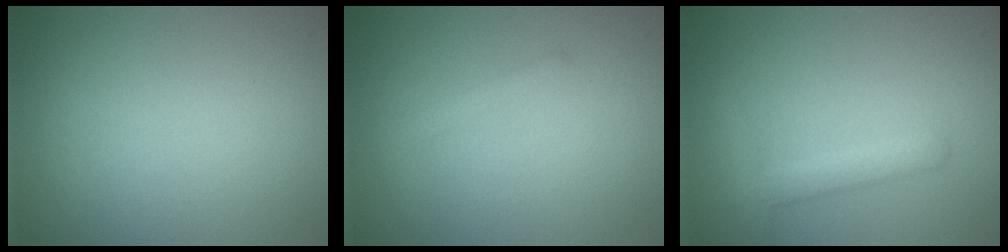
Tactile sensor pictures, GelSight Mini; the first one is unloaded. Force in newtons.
{"total": 0.8, "press": 0.8, "slide": 0.0}
{"total": 2.2, "press": 2.2, "slide": 0.2}